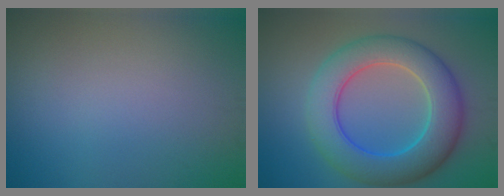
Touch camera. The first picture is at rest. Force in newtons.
{"total": 8.6, "press": 8.6, "slide": 0.2}